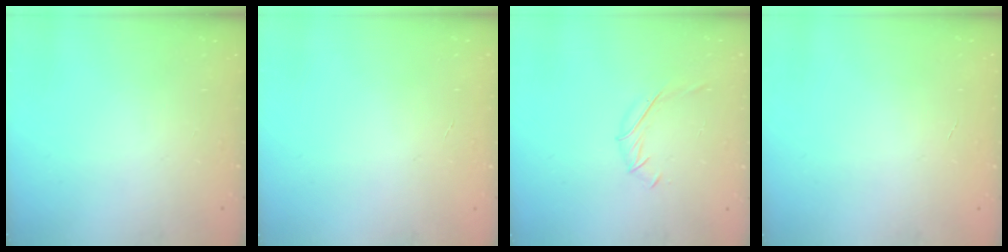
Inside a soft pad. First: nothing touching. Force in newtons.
{"total": 0.0}
{"total": 3.6, "press": 3.5, "slide": 0.9}
{"total": 0.0}